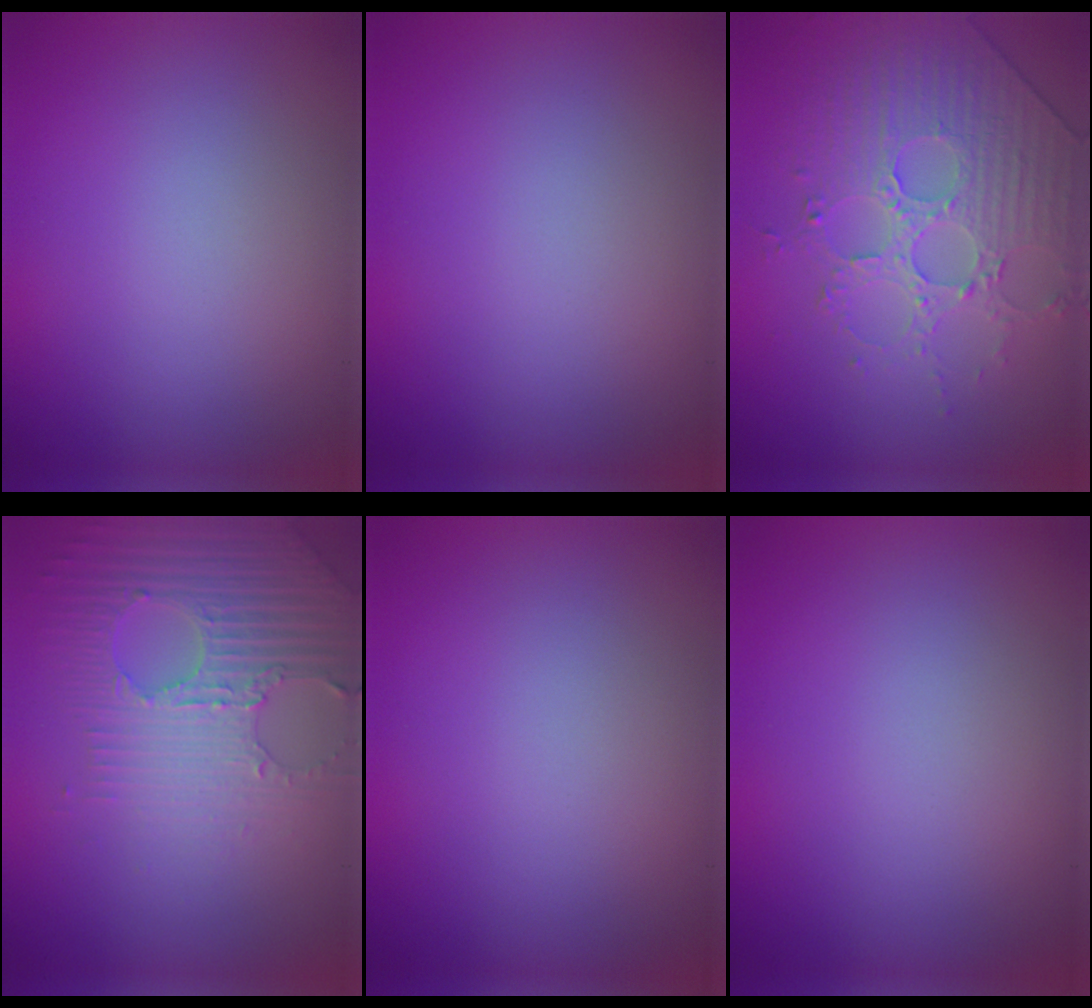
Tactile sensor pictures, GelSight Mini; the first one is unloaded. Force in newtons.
{"total": 0.0}
{"total": 4.4, "press": 4.2, "slide": 1.4}
{"total": 4.7, "press": 4.3, "slide": 2.0}
{"total": 0.0}
{"total": 0.0}